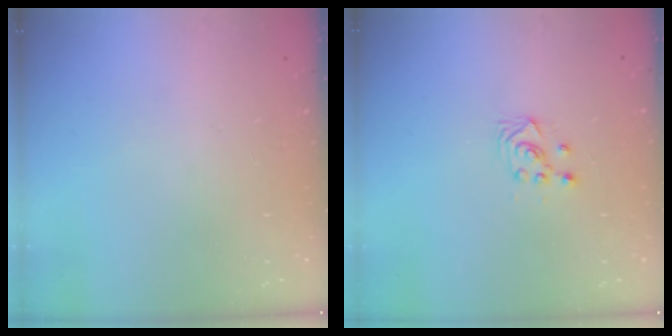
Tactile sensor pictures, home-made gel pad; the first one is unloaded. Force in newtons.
{"total": 2.6, "press": 2.6, "slide": 0.3}